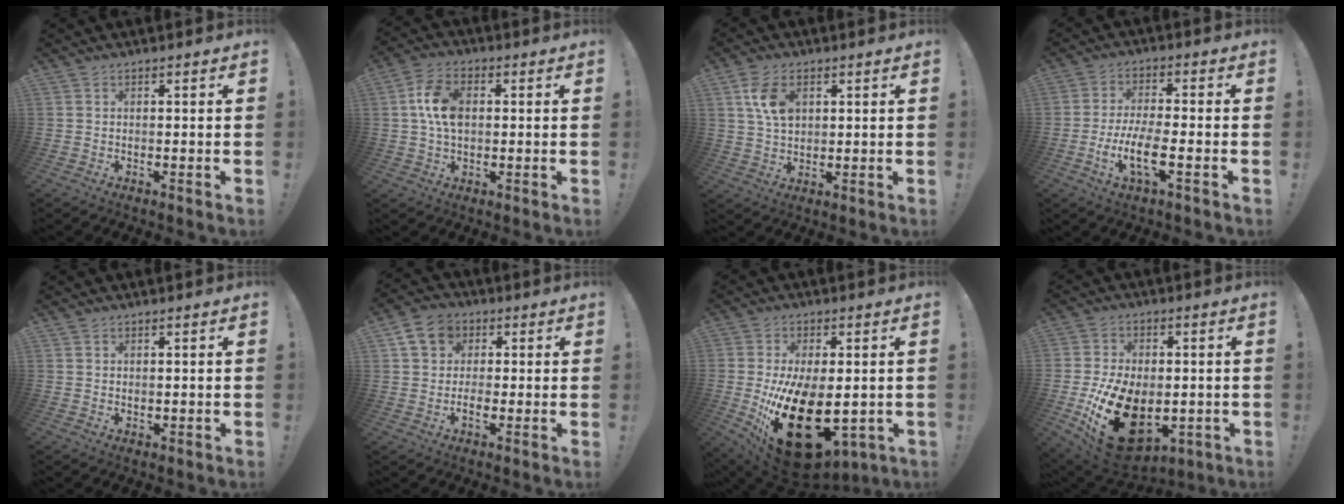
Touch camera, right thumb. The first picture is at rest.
{"total": 10.2, "force": [1.1, 6.6, 7.6], "torque": [-0.138, 0.011, 0.024]}
{"total": 8.7, "force": [3.0, 5.5, 6.0], "torque": [-0.105, -0.003, 0.057]}
{"total": 10.4, "force": [-3.2, 2.9, 9.5], "torque": [-0.191, -0.004, -0.061]}
{"total": 1.0, "force": [0.7, 0.7, 0.3], "torque": [0.002, -0.002, 0.011]}
{"total": 10.1, "force": [1.0, 8.6, 5.2], "torque": [-0.086, 0.005, 0.023]}
{"total": 24.8, "force": [-4.1, 13.4, 20.5], "torque": [-0.353, -0.004, -0.044]}
{"total": 22.4, "force": [-5.4, 14.4, 16.3], "torque": [-0.289, 0.025, -0.070]}